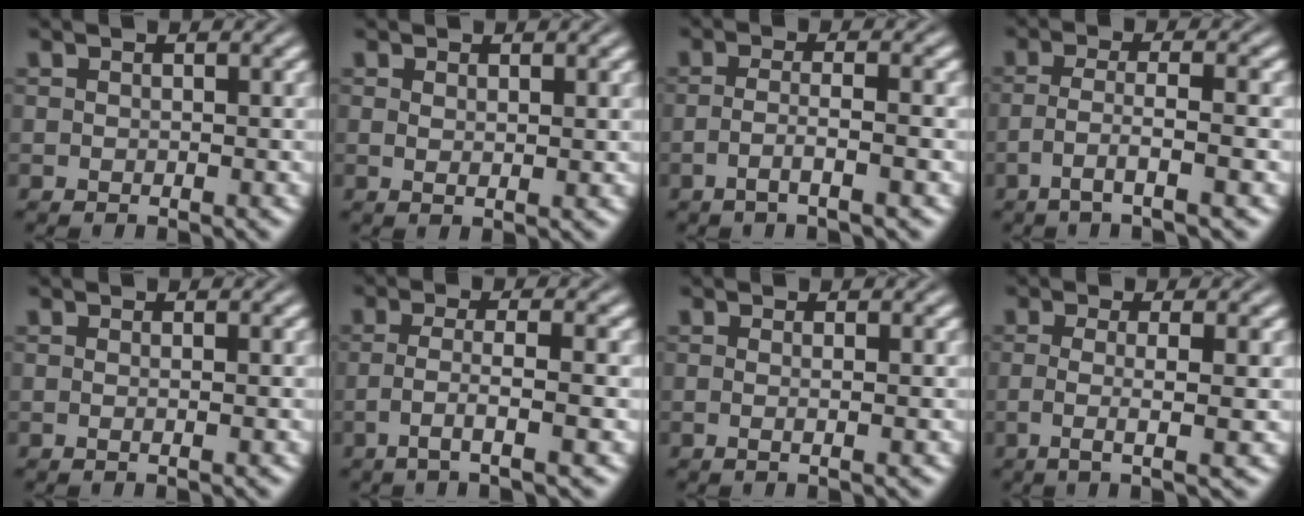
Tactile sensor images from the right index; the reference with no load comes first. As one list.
[{"total": 1.3, "force": [0.7, -0.9, 0.5], "torque": [0.000, -0.007, 0.019]}, {"total": 2.6, "force": [-1.4, -0.8, 2.0], "torque": [-0.040, -0.012, -0.018]}, {"total": 3.5, "force": [-2.0, -0.6, 2.8], "torque": [-0.054, -0.018, -0.024]}, {"total": 0.7, "force": [-0.2, -0.3, 0.6], "torque": [-0.014, -0.005, -0.003]}, {"total": 3.4, "force": [-1.3, -0.6, 3.0], "torque": [-0.060, -0.016, -0.014]}, {"total": 1.3, "force": [-0.3, -0.9, 1.0], "torque": [-0.022, -0.008, -0.001]}, {"total": 3.3, "force": [-0.4, -0.8, 3.1], "torque": [-0.055, -0.013, 0.000]}]